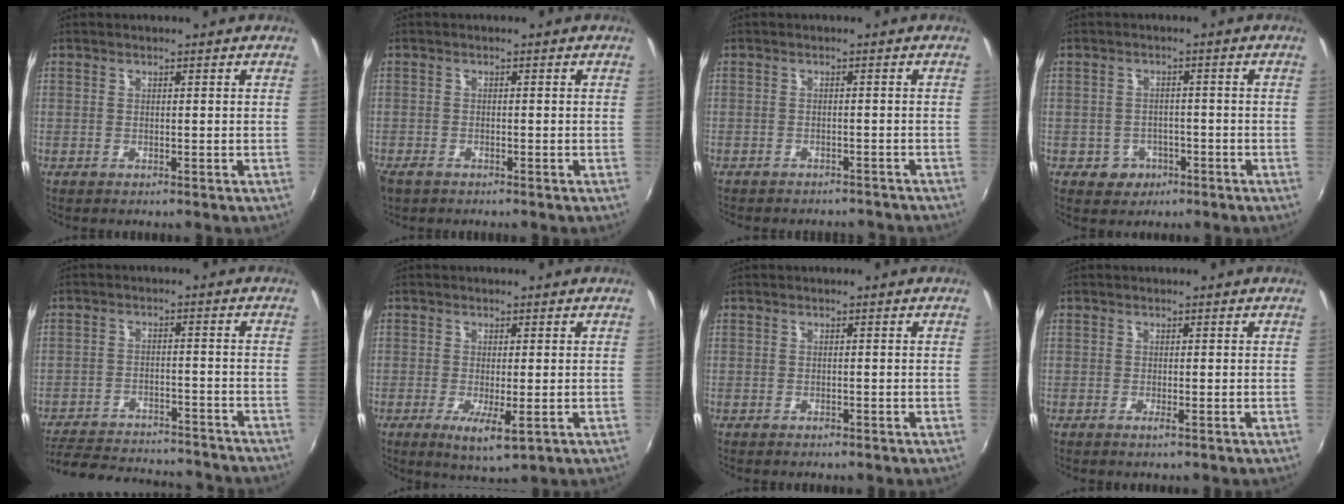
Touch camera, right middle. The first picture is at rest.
{"total": 2.6, "force": [-1.9, 1.3, 1.1], "torque": [-0.028, -0.008, -0.038]}
{"total": 7.5, "force": [-6.7, 2.4, 2.2], "torque": [-0.052, -0.010, -0.083]}
{"total": 4.4, "force": [-2.1, 3.8, 0.8], "torque": [-0.028, 0.006, -0.025]}
{"total": 23.5, "force": [-20.6, 6.4, 9.2], "torque": [-0.190, -0.004, -0.271]}
{"total": 5.1, "force": [-1.6, 1.3, 4.6], "torque": [-0.090, -0.021, -0.025]}
{"total": 0.6, "force": [-0.5, 0.4, 0.2], "torque": [-0.004, -0.002, -0.009]}
{"total": 0.8, "force": [-0.4, -0.1, 0.6], "torque": [-0.013, -0.002, -0.008]}